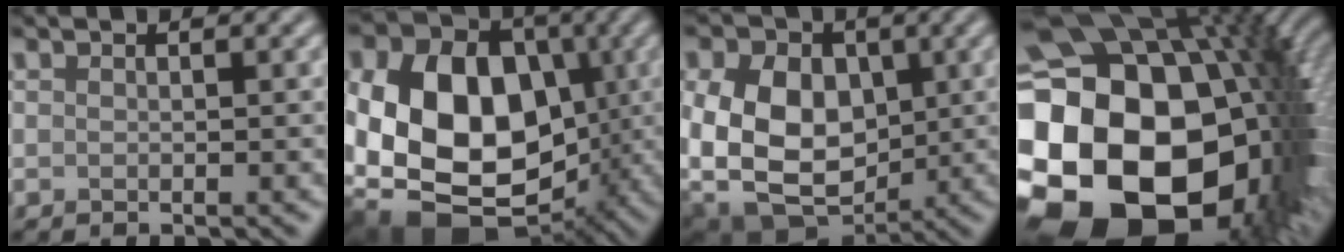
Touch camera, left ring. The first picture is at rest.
{"total": 15.5, "force": [-1.9, 11.3, 10.5], "torque": [-0.195, 0.000, -0.039]}
{"total": 14.1, "force": [0.4, 11.2, 8.6], "torque": [-0.155, 0.004, -0.008]}
{"total": 23.6, "force": [-3.3, 16.7, 16.3], "torque": [-0.325, -0.042, -0.048]}